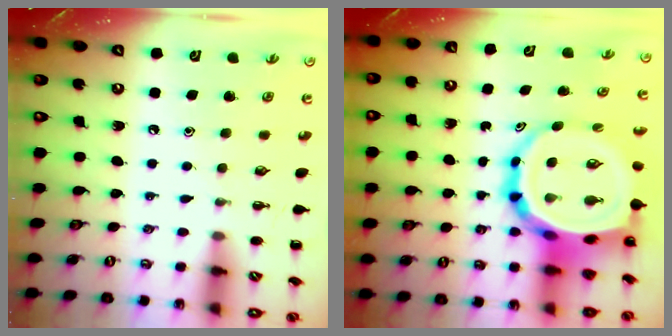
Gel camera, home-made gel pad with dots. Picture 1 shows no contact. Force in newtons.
{"total": 15.3, "press": 14.8, "slide": 3.9}